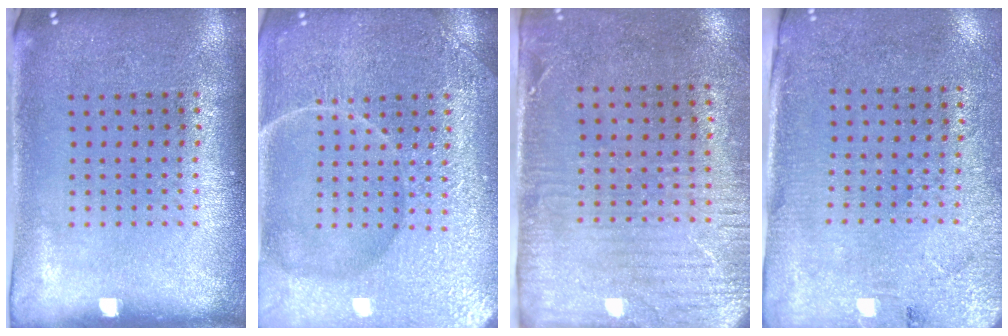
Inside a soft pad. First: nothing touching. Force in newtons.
{"total": 7.4, "press": 7.3, "slide": 1.0}
{"total": 3.0, "press": 2.4, "slide": 1.7}
{"total": 2.7, "press": 2.4, "slide": 1.3}